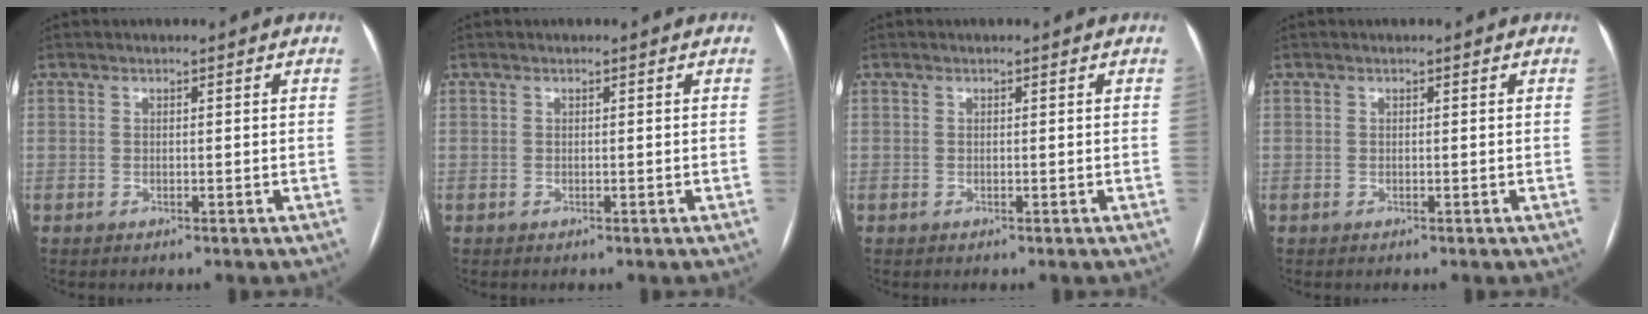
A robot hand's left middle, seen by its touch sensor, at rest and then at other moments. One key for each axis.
{"total": 0.0}
{"total": 0.0}
{"total": 0.0}